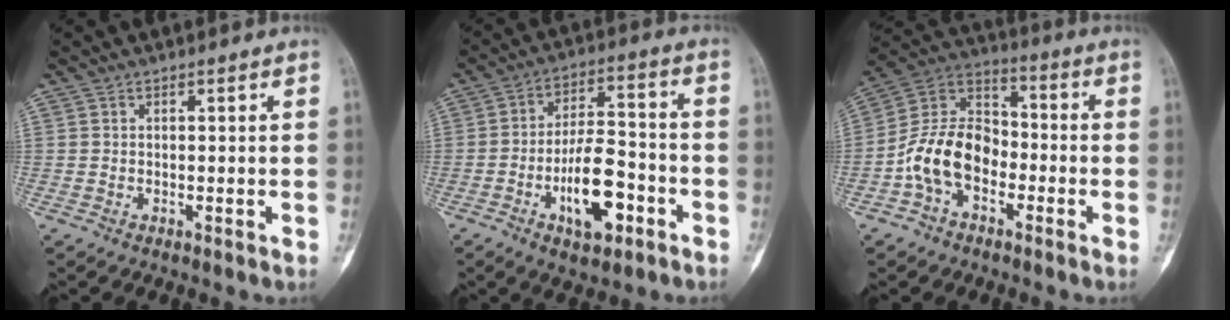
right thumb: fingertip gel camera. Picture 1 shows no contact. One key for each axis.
{"total": 12.5, "fx": -5.1, "fy": 5.5, "fz": 10.0, "tx": -0.159, "ty": 0.033, "tz": -0.082}
{"total": 13.2, "fx": -4.4, "fy": 8.9, "fz": 8.6, "tx": -0.149, "ty": 0.055, "tz": -0.091}